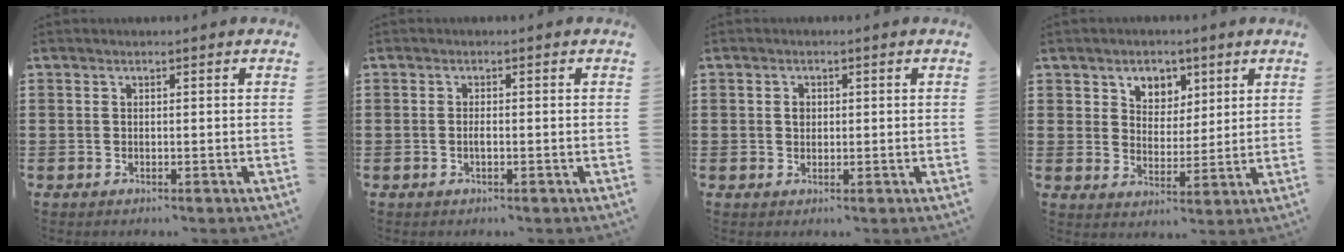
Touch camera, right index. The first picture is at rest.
{"total": 1.1, "force": [-0.3, 0.2, 1.0], "torque": [-0.019, -0.002, -0.005]}
{"total": 1.4, "force": [0.2, 1.1, 0.8], "torque": [-0.018, 0.006, 0.003]}
{"total": 4.5, "force": [2.8, 3.5, 0.4], "torque": [-0.030, 0.007, 0.049]}